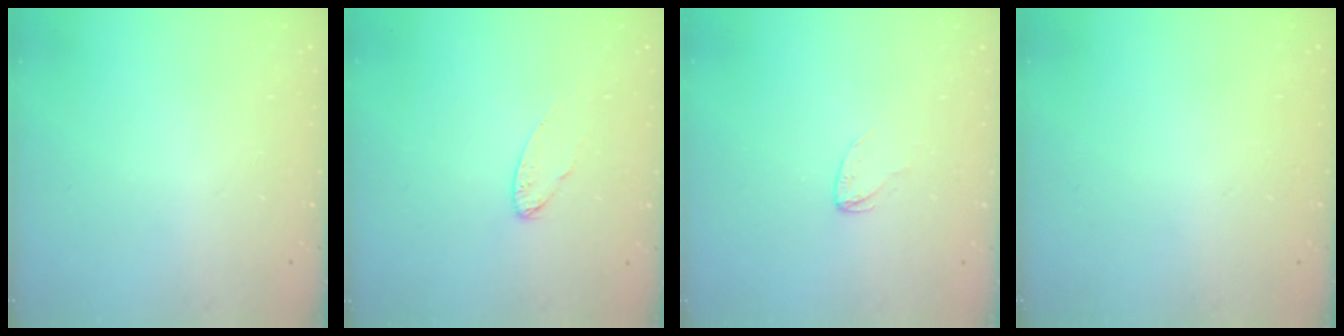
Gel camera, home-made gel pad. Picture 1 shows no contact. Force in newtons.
{"total": 5.7, "press": 5.6, "slide": 0.5}
{"total": 3.3, "press": 3.3, "slide": 0.3}
{"total": 0.0}